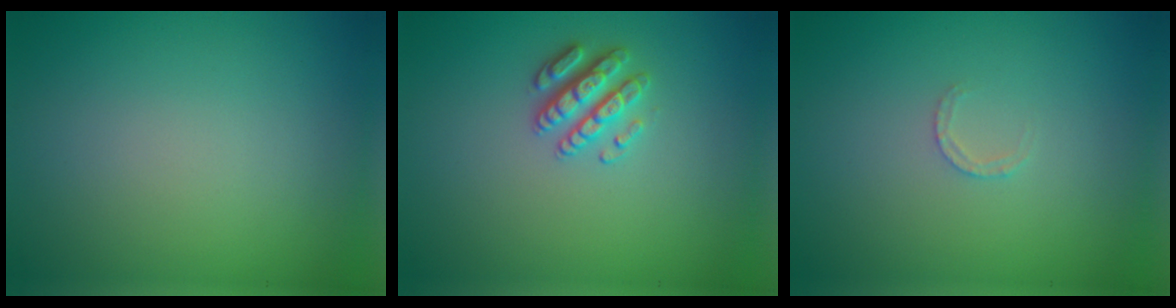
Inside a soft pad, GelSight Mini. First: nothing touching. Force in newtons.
{"total": 2.6, "press": 2.6, "slide": 0.5}
{"total": 0.9, "press": 0.9, "slide": 0.2}